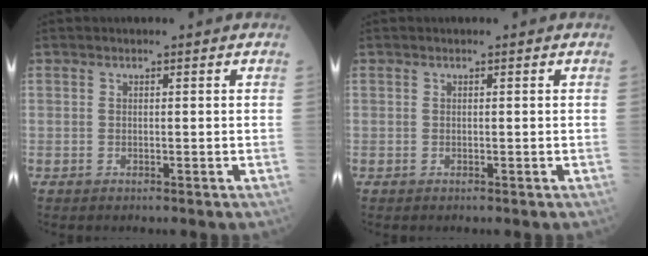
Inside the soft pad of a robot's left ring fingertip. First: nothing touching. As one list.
[{"total": 0.0}]